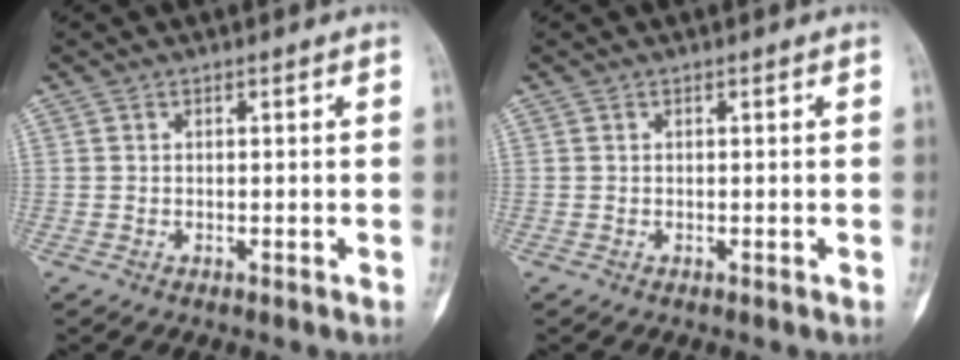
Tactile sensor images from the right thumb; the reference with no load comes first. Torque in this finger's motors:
{"motor_torque": [-0.30, -0.14, -0.10, 0.07, -0.02]}